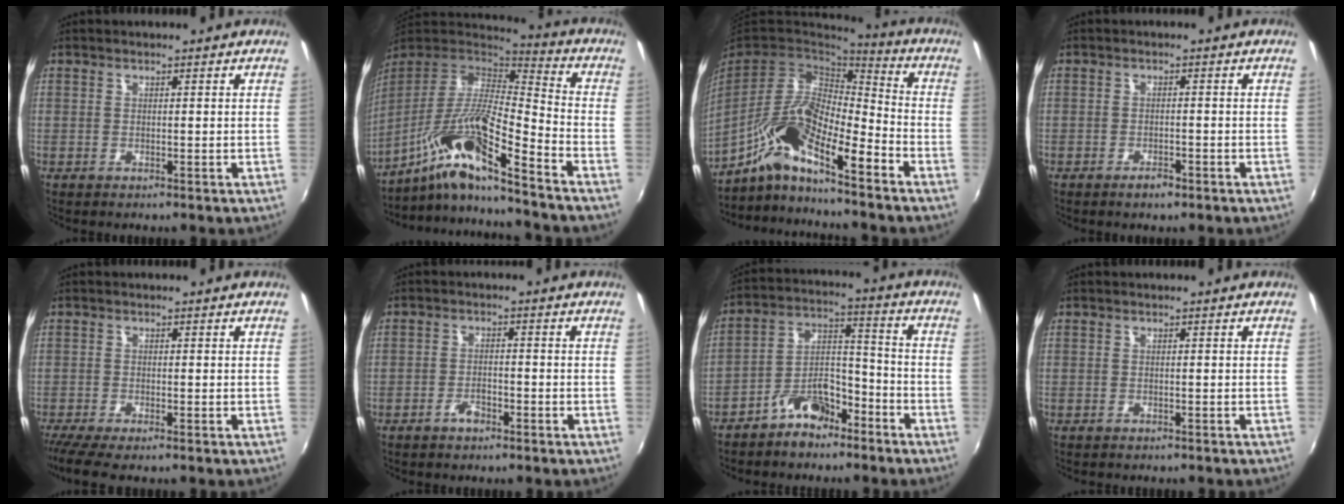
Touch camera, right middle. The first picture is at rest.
{"total": 14.5, "force": [-10.2, 0.2, 10.4], "torque": [-0.175, -0.017, -0.202]}
{"total": 13.1, "force": [-8.8, 3.1, 9.2], "torque": [-0.173, -0.002, -0.176]}
{"total": 2.0, "force": [-1.5, 0.8, 1.0], "torque": [-0.020, -0.001, -0.025]}
{"total": 4.4, "force": [-3.6, 0.1, 2.5], "torque": [-0.058, -0.024, -0.067]}
{"total": 2.7, "force": [-2.0, 1.2, 1.4], "torque": [-0.032, 0.002, -0.036]}
{"total": 9.3, "force": [-6.7, 4.5, 4.6], "torque": [-0.083, 0.036, -0.114]}
{"total": 1.2, "force": [-1.1, 0.4, 0.3], "torque": [-0.010, -0.005, -0.015]}